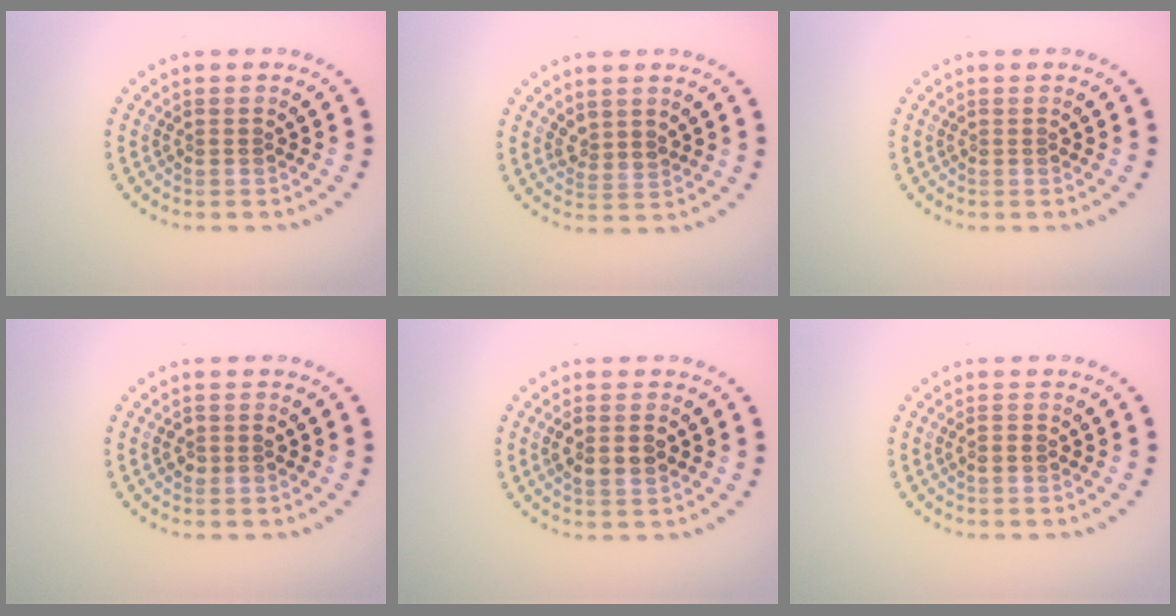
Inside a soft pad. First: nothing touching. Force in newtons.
{"total": 1.6, "press": 1.2, "slide": 1.0}
{"total": 0.0}
{"total": 1.4, "press": 1.3, "slide": 0.2}
{"total": 2.6, "press": 2.6, "slide": 0.1}
{"total": 0.7, "press": 0.7, "slide": 0.0}